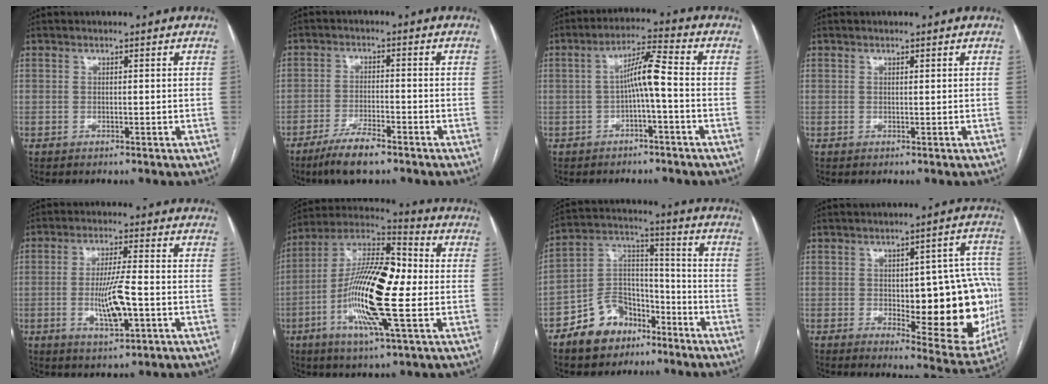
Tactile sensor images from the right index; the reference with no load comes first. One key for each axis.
{"total": 6.5, "fx": -4.8, "fy": 0.9, "fz": 4.3, "tx": -0.086, "ty": -0.012, "tz": -0.084}
{"total": 6.0, "fx": -0.9, "fy": 0.3, "fz": 5.9, "tx": -0.103, "ty": 0.024, "tz": -0.016}
{"total": 0.0}
{"total": 7.9, "fx": -1.8, "fy": 1.1, "fz": 7.7, "tx": -0.143, "ty": -0.008, "tz": -0.032}
{"total": 19.0, "fx": -2.6, "fy": 3.4, "fz": 18.5, "tx": -0.353, "ty": 0.008, "tz": -0.055}
{"total": 11.6, "fx": -7.3, "fy": 7.9, "fz": 4.3, "tx": -0.084, "ty": 0.037, "tz": -0.124}
{"total": 19.7, "fx": -1.8, "fy": 7.0, "fz": 18.3, "tx": -0.166, "ty": 0.022, "tz": -0.001}